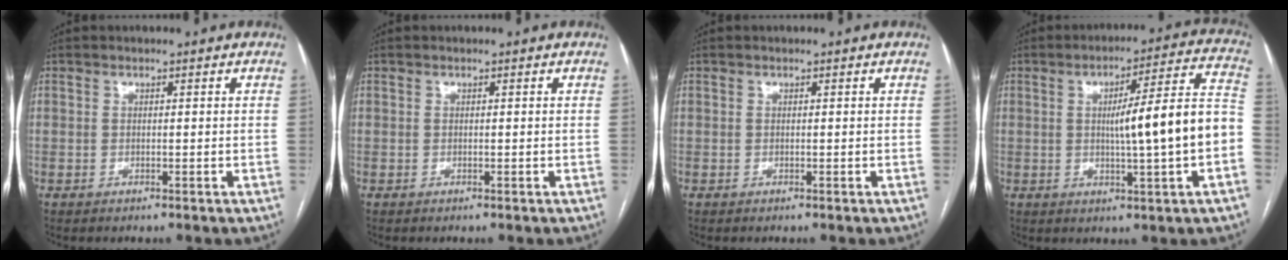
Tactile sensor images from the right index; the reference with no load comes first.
{"total": 0.0}
{"total": 0.0}
{"total": 13.7, "force": [-1.4, 0.2, 13.6], "torque": [-0.189, 0.024, -0.020]}